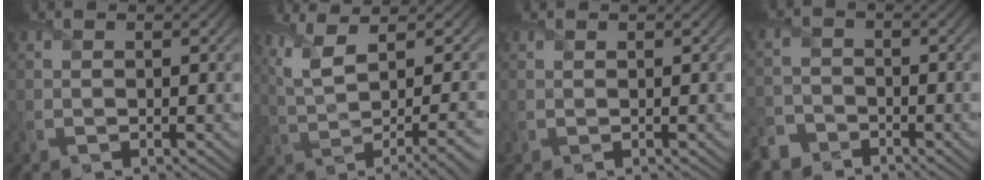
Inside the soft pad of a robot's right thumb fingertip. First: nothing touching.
{"total": 9.4, "force": [2.4, 3.0, 8.6], "torque": [-0.135, 0.015, 0.048]}
{"total": 0.0}
{"total": 4.2, "force": [-3.6, 2.1, 0.8], "torque": [-0.019, -0.005, -0.080]}